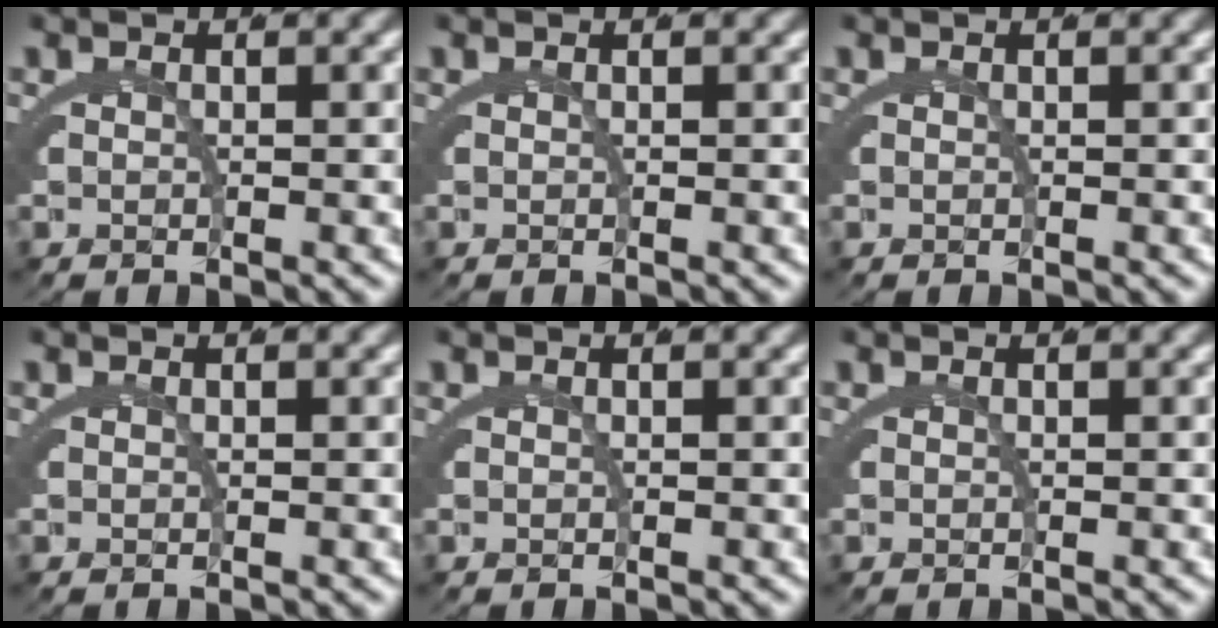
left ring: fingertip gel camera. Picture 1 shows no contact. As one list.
[{"total": 0.0}, {"total": 0.0}, {"total": 0.0}, {"total": 0.0}, {"total": 0.0}]